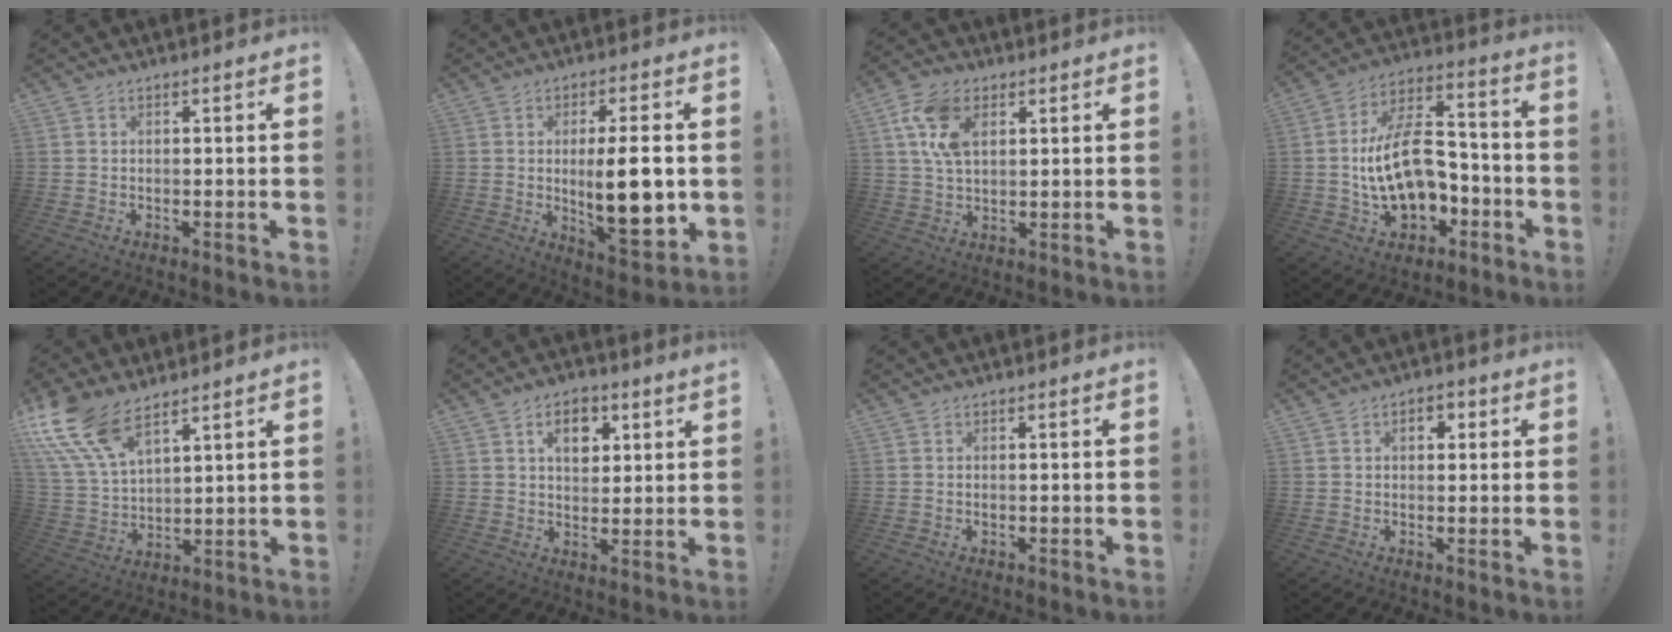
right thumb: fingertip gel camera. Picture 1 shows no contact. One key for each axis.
{"total": 15.2, "fx": -0.2, "fy": 4.2, "fz": 14.6, "tx": -0.227, "ty": -0.015, "tz": -0.003}
{"total": 11.9, "fx": 4.4, "fy": 7.4, "fz": 8.2, "tx": -0.175, "ty": 0.004, "tz": 0.084}
{"total": 18.6, "fx": -2.4, "fy": 12.3, "fz": 13.8, "tx": -0.249, "ty": 0.014, "tz": -0.034}
{"total": 15.1, "fx": 10.6, "fy": 6.5, "fz": 8.5, "tx": -0.183, "ty": -0.057, "tz": 0.199}
{"total": 7.4, "fx": 3.6, "fy": 4.3, "fz": 4.8, "tx": -0.058, "ty": -0.014, "tz": 0.059}
{"total": 0.0}
{"total": 3.3, "fx": 0.7, "fy": 2.2, "fz": 2.4, "tx": -0.018, "ty": -0.002, "tz": 0.004}